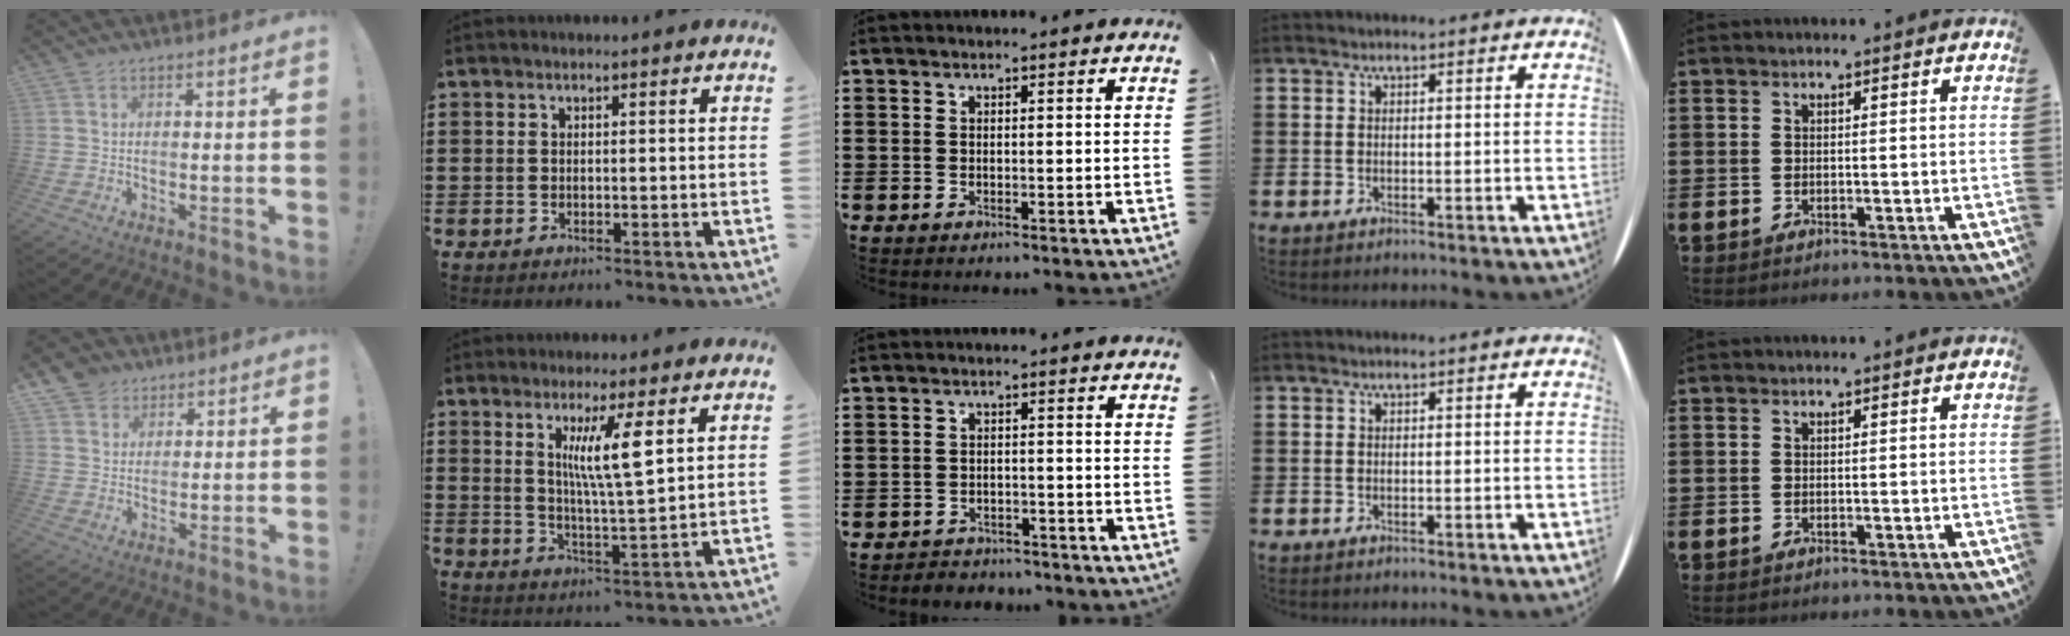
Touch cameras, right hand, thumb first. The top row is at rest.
{"thumb": {"total": 5.5, "force": [3.7, 4.0, 0.4], "torque": [-0.007, -0.023, 0.071]}, "index": {"total": 7.2, "force": [2.9, 0.6, 6.5], "torque": [-0.135, 0.000, 0.045]}, "middle": {"total": 2.4, "force": [-2.3, 0.4, -0.2], "torque": [-0.005, -0.003, -0.052]}}